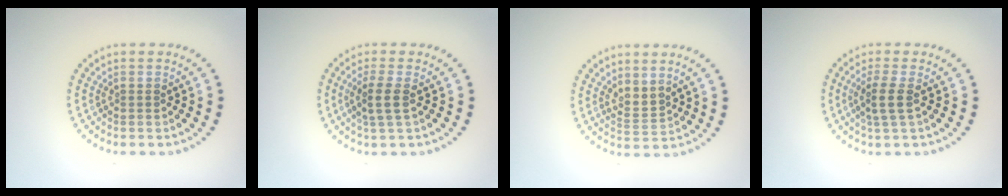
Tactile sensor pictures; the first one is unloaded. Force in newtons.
{"total": 2.3, "press": 2.0, "slide": 0.9}
{"total": 2.1, "press": 1.6, "slide": 1.3}
{"total": 2.2, "press": 1.9, "slide": 1.2}